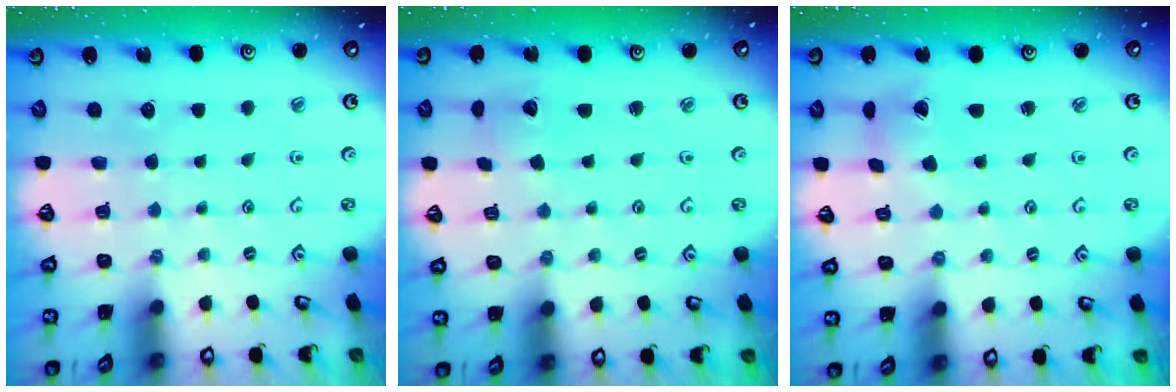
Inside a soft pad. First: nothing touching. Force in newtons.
{"total": 2.9, "press": 2.9, "slide": 0.2}
{"total": 2.0, "press": 2.0, "slide": 0.4}